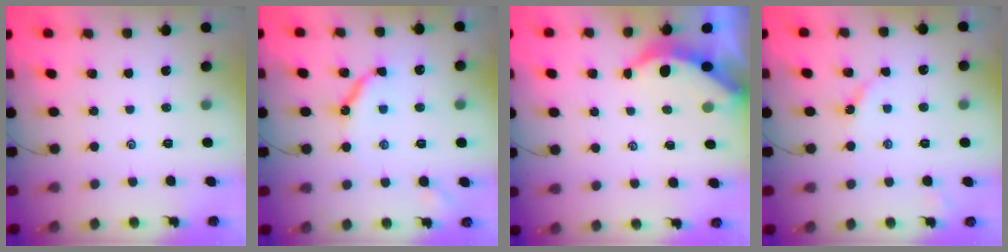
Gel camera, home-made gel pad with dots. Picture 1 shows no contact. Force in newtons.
{"total": 10.1, "press": 10.1, "slide": 0.9}
{"total": 3.8, "press": 3.8, "slide": 0.4}
{"total": 3.2, "press": 3.2, "slide": 0.4}